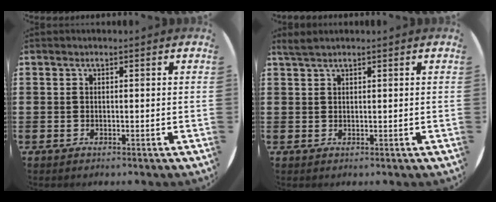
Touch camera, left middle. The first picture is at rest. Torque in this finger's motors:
{"motor_torque": [0.27, -0.23, 0.01, 0.03]}